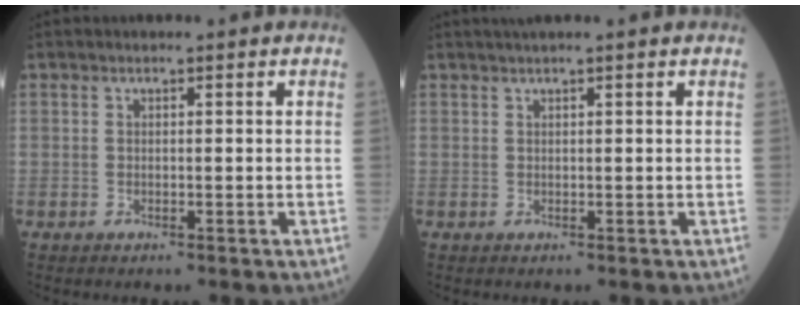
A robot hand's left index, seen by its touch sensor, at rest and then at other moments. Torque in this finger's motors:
{"motor_torque": [0.14, 0.03, 0.01, 0.00]}